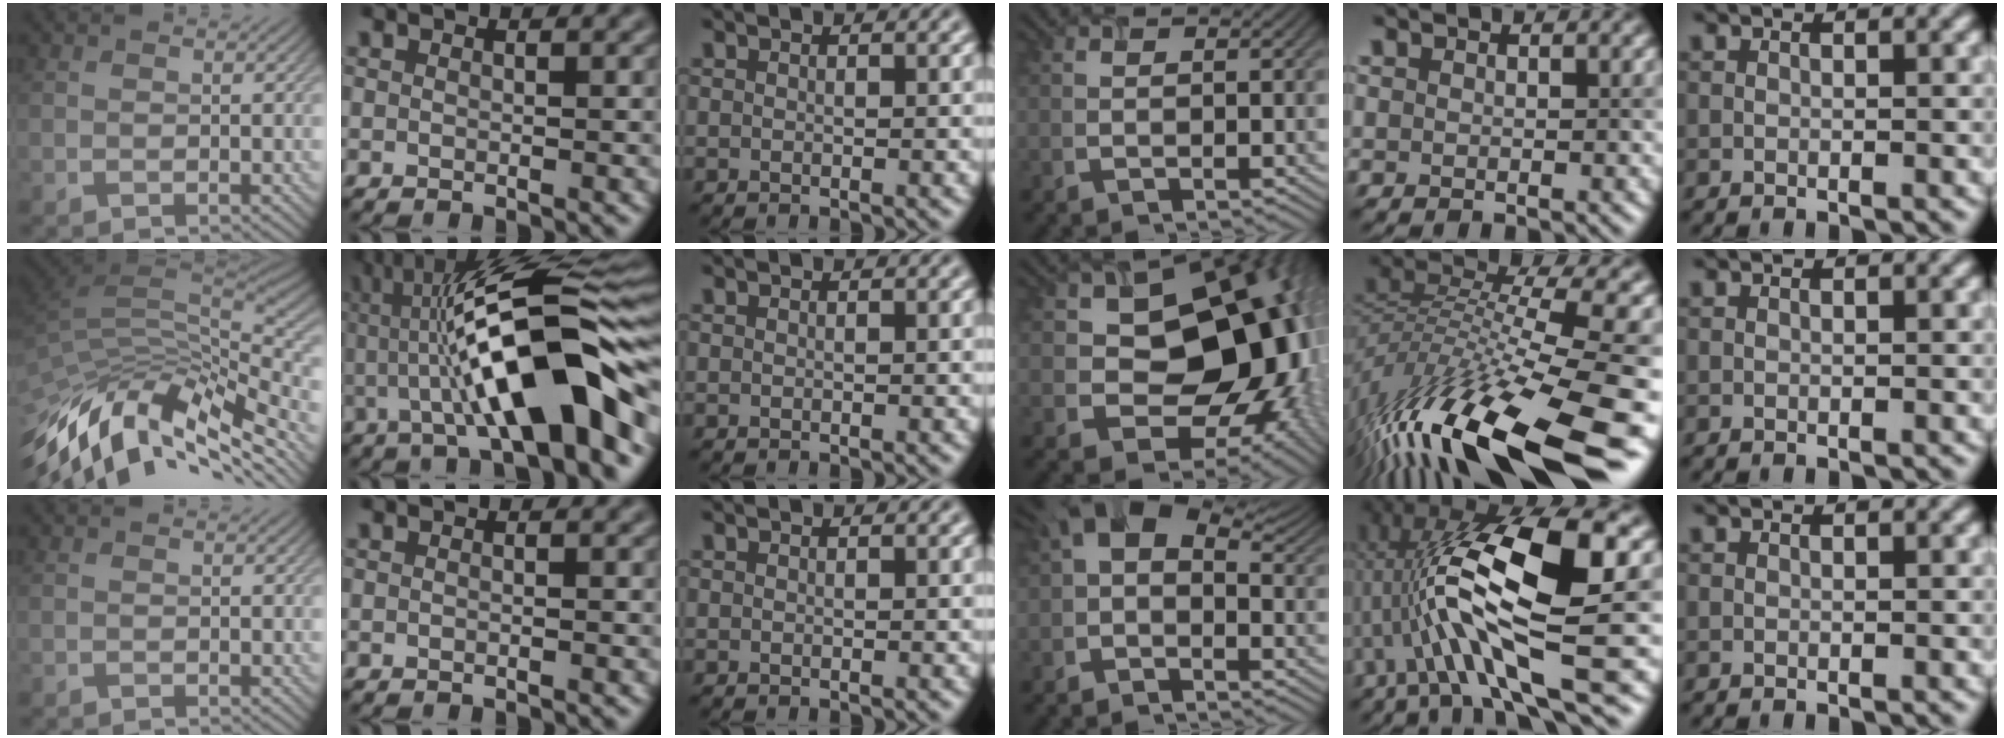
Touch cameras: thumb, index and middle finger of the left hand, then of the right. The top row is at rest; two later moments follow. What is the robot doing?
{"motion": "open", "object": "airpods case & airpods"}